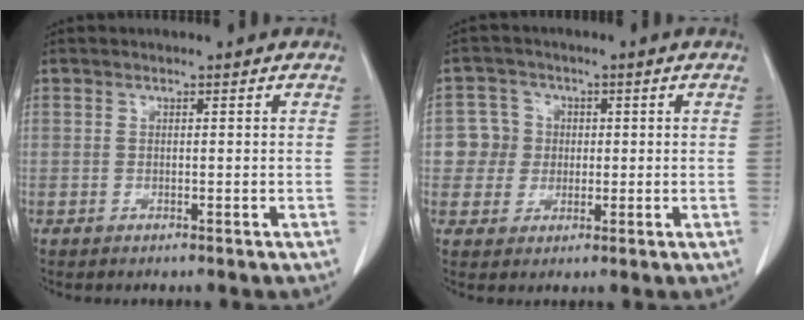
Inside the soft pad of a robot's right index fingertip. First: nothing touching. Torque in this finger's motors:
{"motor_torque": [-0.05, 0.04, 0.00, -0.01]}